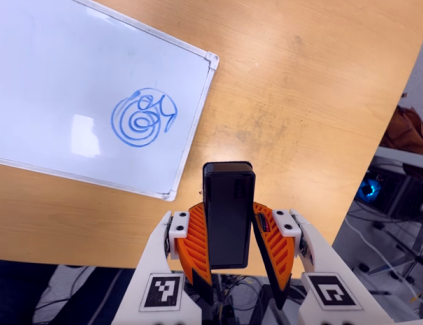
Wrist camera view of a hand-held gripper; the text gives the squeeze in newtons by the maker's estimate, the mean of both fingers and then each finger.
{"total": 4.6, "left": 4.5, "right": 4.7}